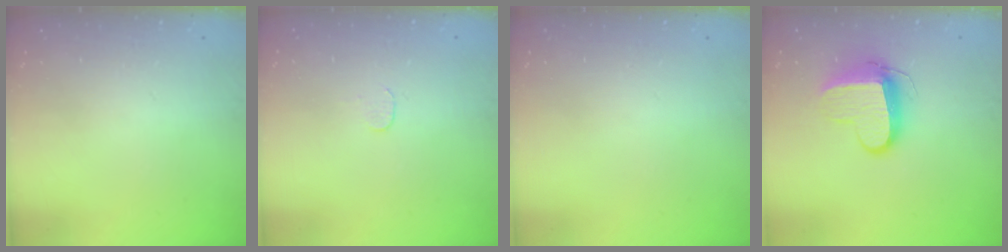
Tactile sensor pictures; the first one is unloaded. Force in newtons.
{"total": 3.5, "press": 3.5, "slide": 0.3}
{"total": 0.0}
{"total": 10.7, "press": 10.6, "slide": 1.1}